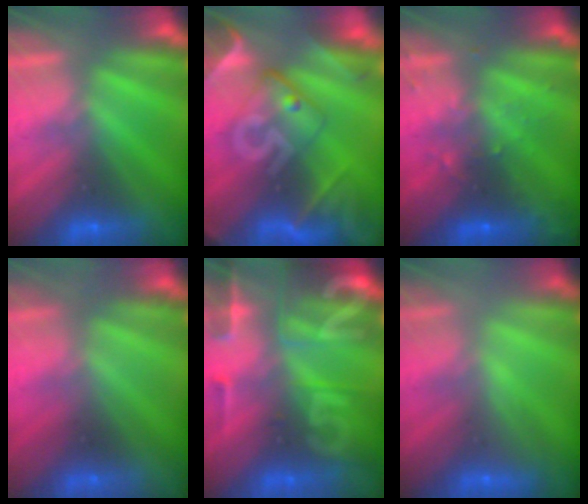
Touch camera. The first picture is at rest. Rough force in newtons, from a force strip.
{"total": 7.8}
{"total": 2.9}
{"total": 2.2}
{"total": 9.1}
{"total": 2.2}